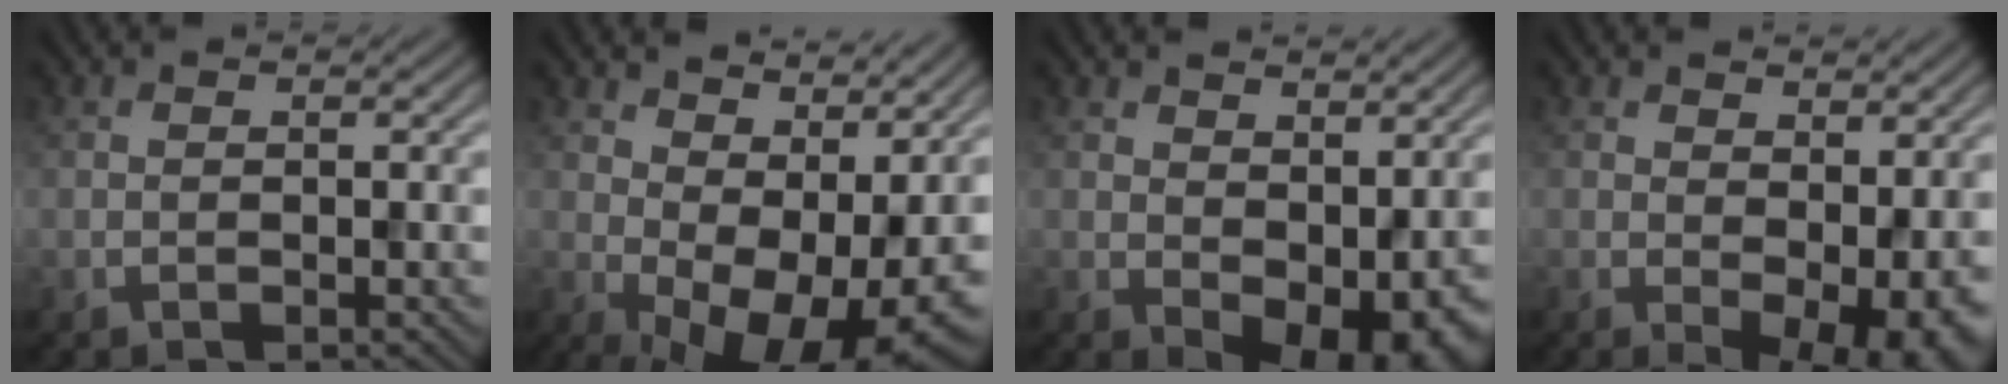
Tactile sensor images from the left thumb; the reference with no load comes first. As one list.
[{"total": 12.7, "force": [1.9, 6.9, 10.5], "torque": [-0.144, -0.015, 0.052]}, {"total": 8.3, "force": [0.3, 5.0, 6.7], "torque": [-0.093, -0.021, 0.020]}, {"total": 7.3, "force": [-0.2, 3.4, 6.4], "torque": [-0.087, -0.015, 0.011]}]